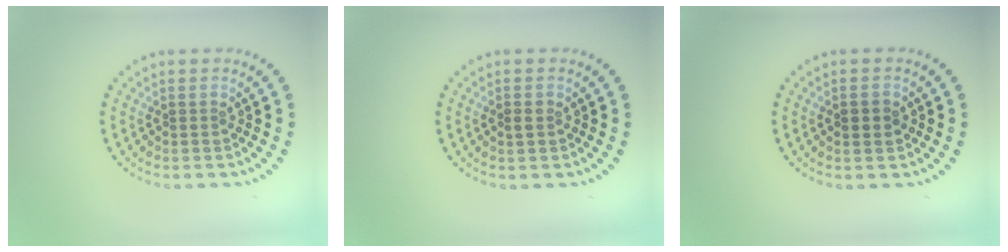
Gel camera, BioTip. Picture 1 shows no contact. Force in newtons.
{"total": 1.0, "press": 1.0, "slide": 0.2}
{"total": 1.9, "press": 1.9, "slide": 0.1}